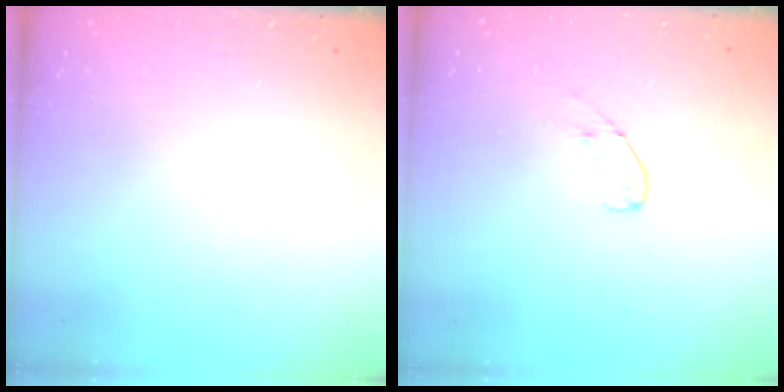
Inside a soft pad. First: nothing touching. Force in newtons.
{"total": 5.3, "press": 5.3, "slide": 0.5}